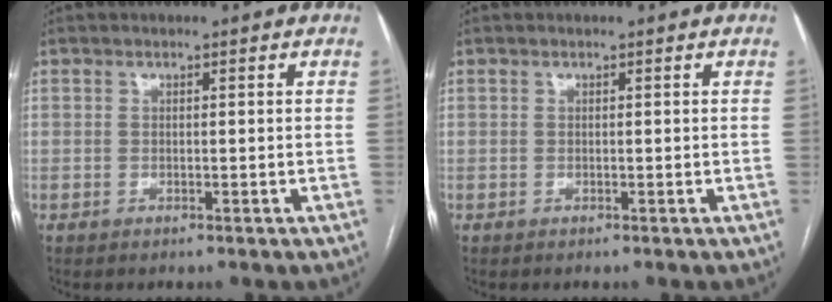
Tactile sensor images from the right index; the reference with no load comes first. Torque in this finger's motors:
{"motor_torque": [0.25, 0.10, -0.04, -0.01]}